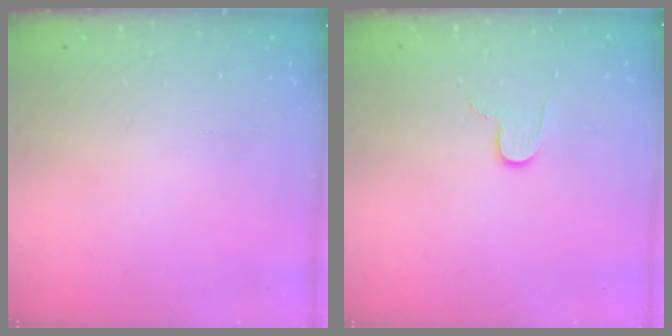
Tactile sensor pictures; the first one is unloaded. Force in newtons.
{"total": 4.8, "press": 4.8, "slide": 0.5}